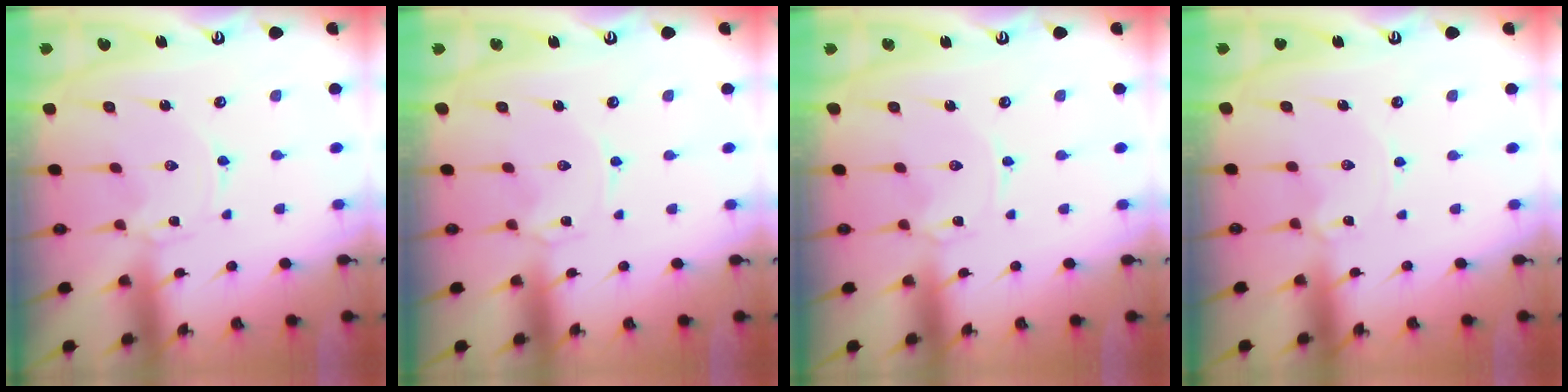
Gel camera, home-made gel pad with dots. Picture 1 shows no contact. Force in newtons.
{"total": 0.7, "press": 0.6, "slide": 0.3}
{"total": 0.0}
{"total": 0.7, "press": 0.7, "slide": 0.0}